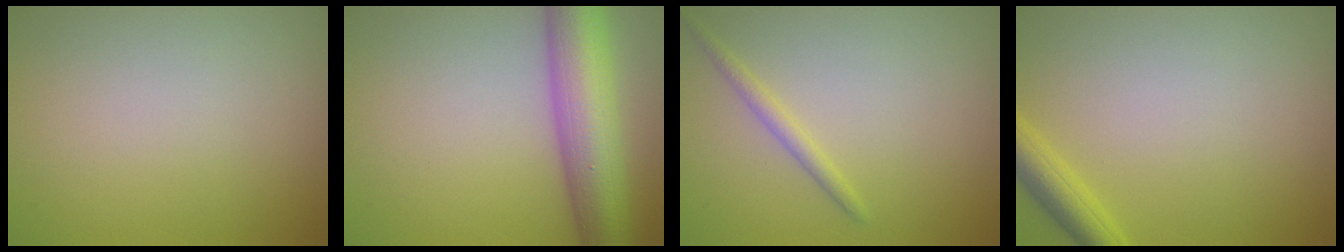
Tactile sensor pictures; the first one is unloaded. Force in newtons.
{"total": 8.9, "press": 8.9, "slide": 0.2}
{"total": 1.3, "press": 1.3, "slide": 0.0}
{"total": 2.4, "press": 2.4, "slide": 0.2}